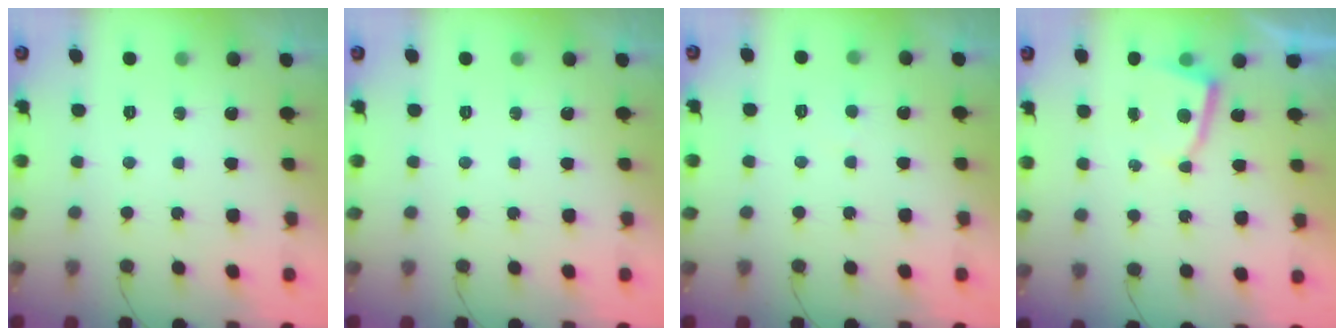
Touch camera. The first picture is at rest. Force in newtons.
{"total": 0.0}
{"total": 2.4, "press": 2.4, "slide": 0.2}
{"total": 3.1, "press": 3.1, "slide": 0.3}